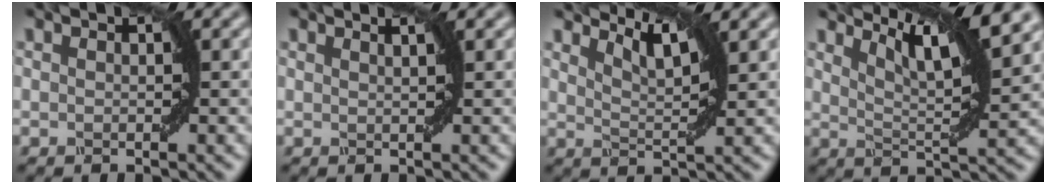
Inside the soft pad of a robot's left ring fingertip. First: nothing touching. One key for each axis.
{"total": 1.6, "fx": 1.0, "fy": 0.7, "fz": 1.1, "tx": 0.004, "ty": 0.001, "tz": -0.007}
{"total": 3.7, "fx": 2.7, "fy": 0.8, "fz": 2.4, "tx": -0.045, "ty": 0.005, "tz": 0.042}
{"total": 8.0, "fx": 5.5, "fy": 1.5, "fz": 5.6, "tx": -0.084, "ty": 0.012, "tz": 0.089}